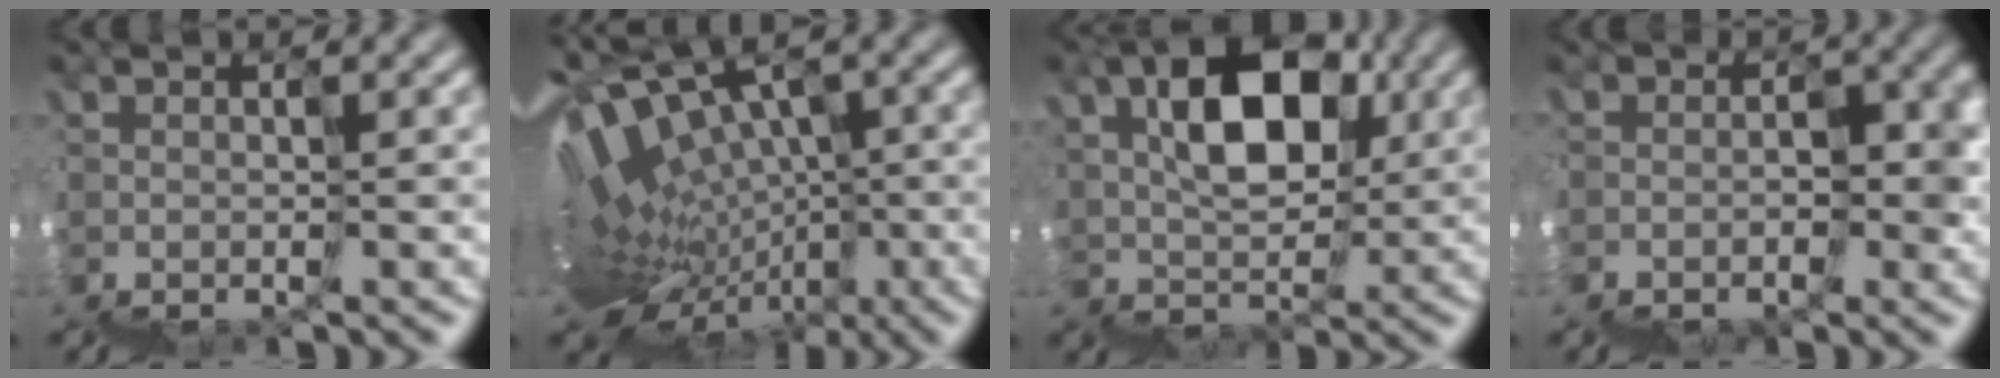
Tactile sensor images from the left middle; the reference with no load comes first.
{"total": 5.9, "force": [2.7, 3.1, 4.2], "torque": [-0.067, 0.049, 0.050]}
{"total": 7.1, "force": [5.7, 3.6, 2.3], "torque": [-0.019, 0.048, 0.085]}
{"total": 3.5, "force": [-1.2, 3.2, 0.9], "torque": [0.026, 0.025, -0.012]}